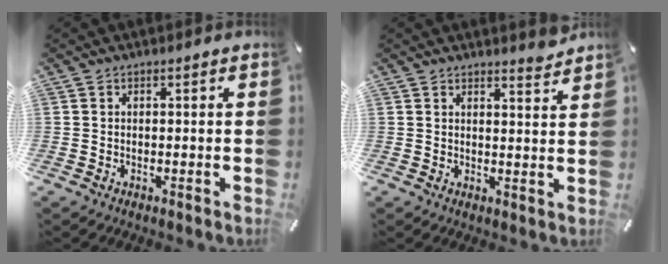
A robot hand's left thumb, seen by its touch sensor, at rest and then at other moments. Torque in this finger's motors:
{"motor_torque": [0.67, -0.42, -0.20, -0.33, 0.08]}